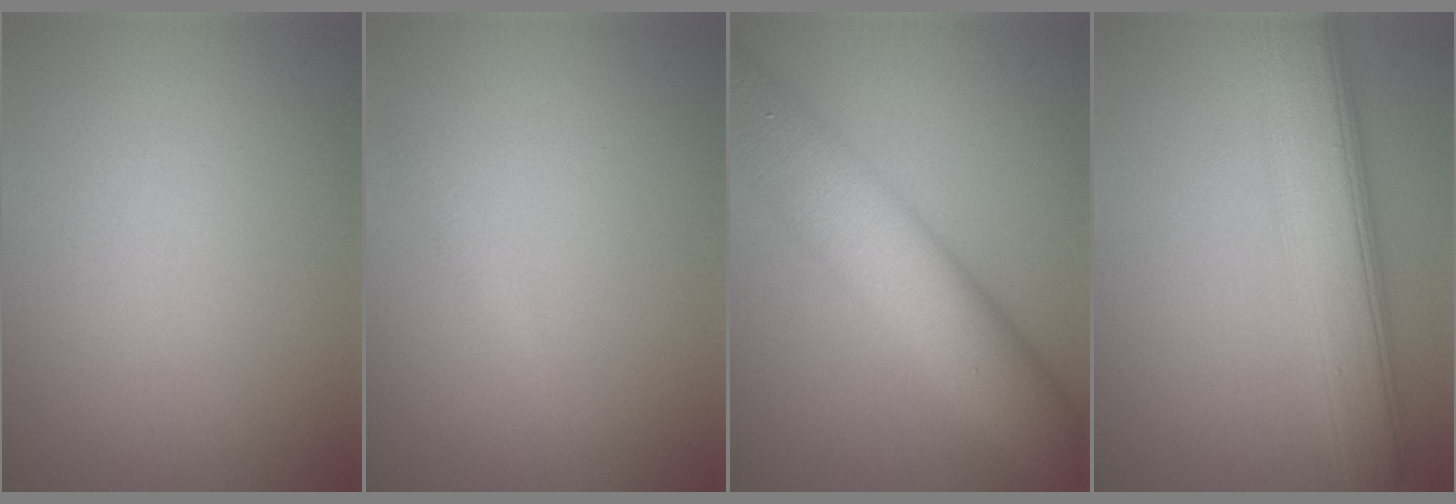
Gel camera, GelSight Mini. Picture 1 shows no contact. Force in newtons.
{"total": 0.8, "press": 0.8, "slide": 0.0}
{"total": 8.9, "press": 8.9, "slide": 0.2}
{"total": 7.5, "press": 7.5, "slide": 0.2}